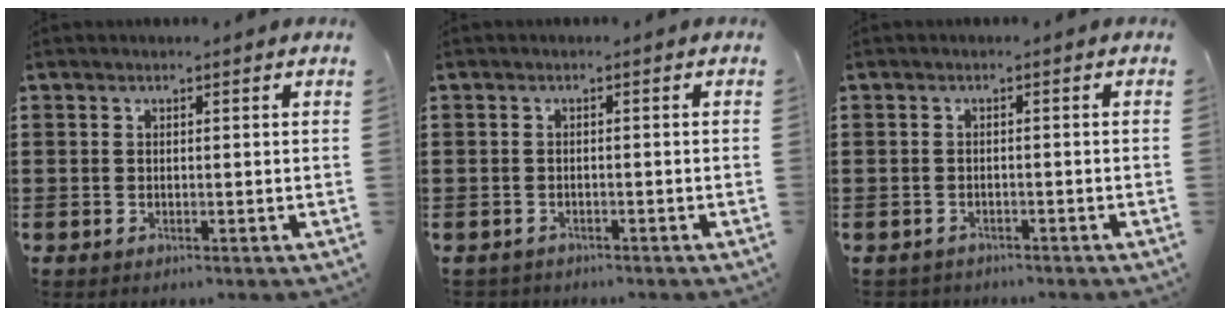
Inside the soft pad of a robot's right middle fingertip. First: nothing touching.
{"total": 1.0, "force": [-0.9, 0.2, -0.1], "torque": [-0.001, 0.002, -0.021]}
{"total": 1.2, "force": [-1.2, 0.2, -0.2], "torque": [-0.001, 0.002, -0.027]}